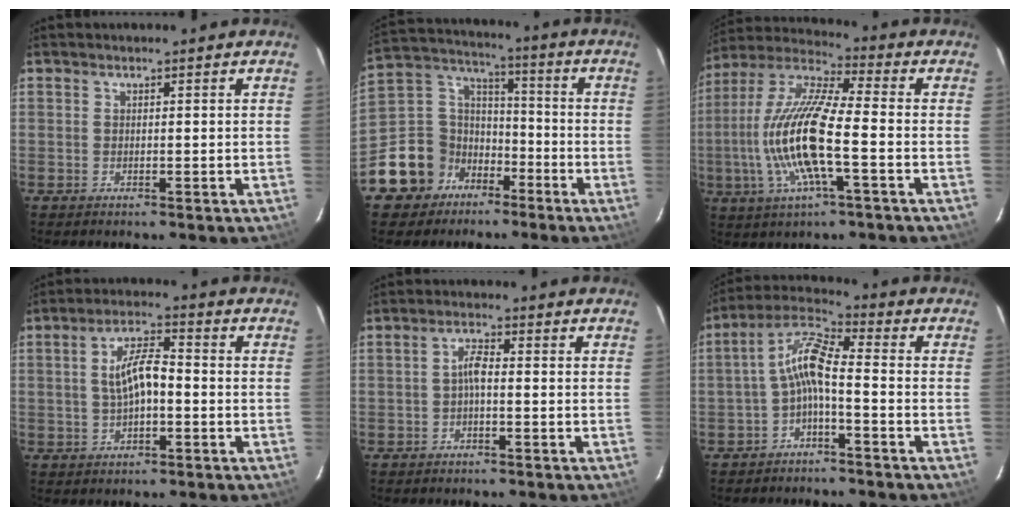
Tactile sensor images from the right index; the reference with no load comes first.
{"total": 13.4, "force": [-8.2, 10.4, 2.2], "torque": [-0.074, 0.061, -0.134]}
{"total": 17.1, "force": [-3.4, 3.3, 16.4], "torque": [-0.328, -0.005, -0.070]}
{"total": 6.9, "force": [-0.6, 2.7, 6.3], "torque": [-0.122, 0.015, -0.005]}
{"total": 2.4, "force": [-0.8, 0.6, 2.2], "torque": [-0.047, 0.010, -0.017]}
{"total": 7.4, "force": [-2.4, 1.6, 6.8], "torque": [-0.161, 0.022, -0.049]}